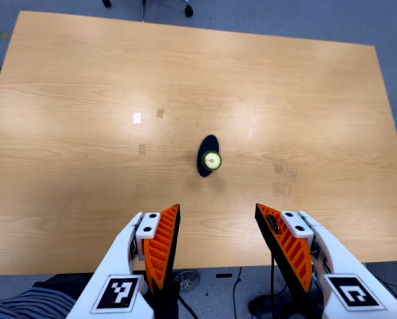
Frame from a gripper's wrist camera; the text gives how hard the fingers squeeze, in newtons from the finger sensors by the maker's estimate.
{"total": 0.0}